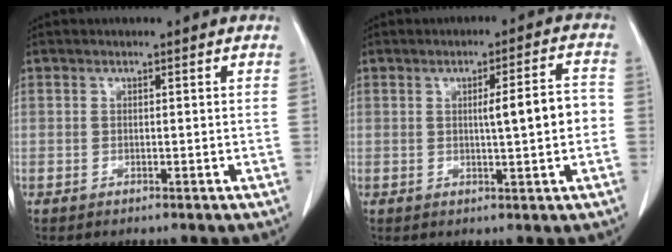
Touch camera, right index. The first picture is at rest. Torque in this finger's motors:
{"motor_torque": [0.34, 0.08, 0.18, 0.04]}